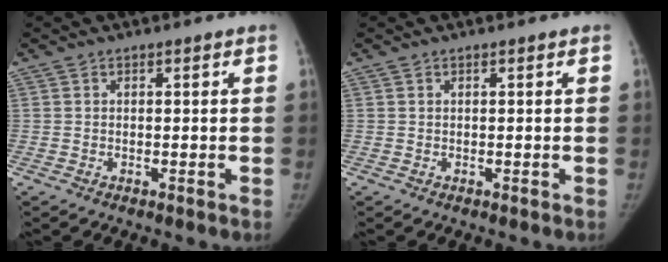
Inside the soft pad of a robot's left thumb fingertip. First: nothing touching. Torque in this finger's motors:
{"motor_torque": [0.00, 0.00, 0.04, -0.01, 0.00]}